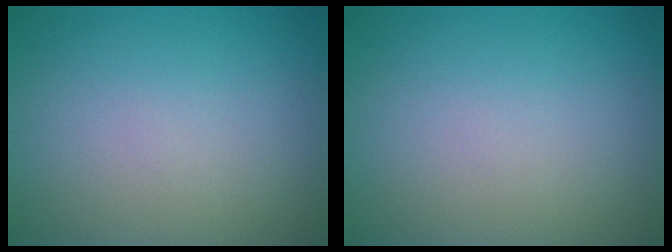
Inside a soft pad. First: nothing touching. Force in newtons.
{"total": 0.0}